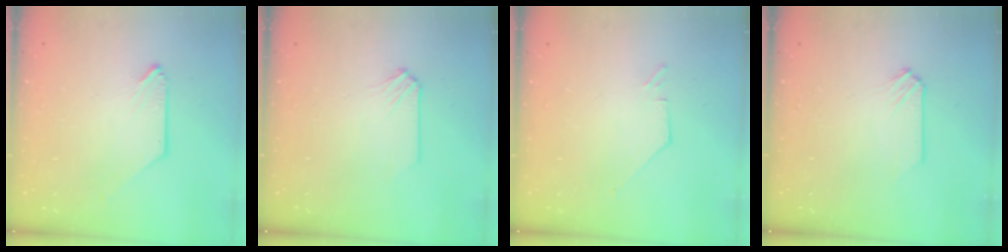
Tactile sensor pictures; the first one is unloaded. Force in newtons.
{"total": 0.0}
{"total": 1.2, "press": 1.1, "slide": 0.1}
{"total": 0.0}